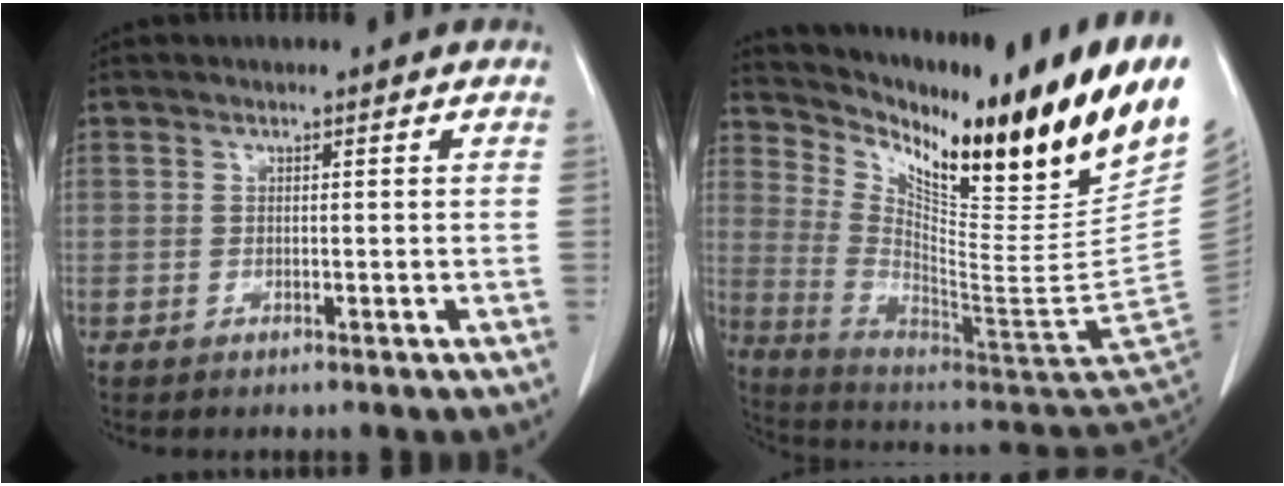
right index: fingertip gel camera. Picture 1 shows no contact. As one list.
[{"total": 28.1, "force": [17.7, 0.8, 21.8], "torque": [-0.329, -0.043, 0.276]}]